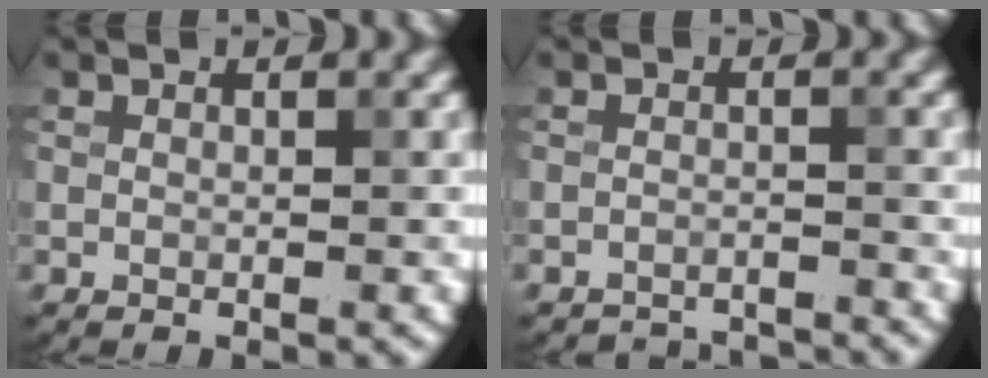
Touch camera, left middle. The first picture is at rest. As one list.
[{"total": 3.8, "force": [-3.8, 0.3, 0.3], "torque": [-0.001, -0.009, -0.058]}]